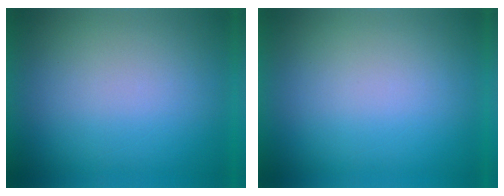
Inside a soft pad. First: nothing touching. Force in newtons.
{"total": 1.1}